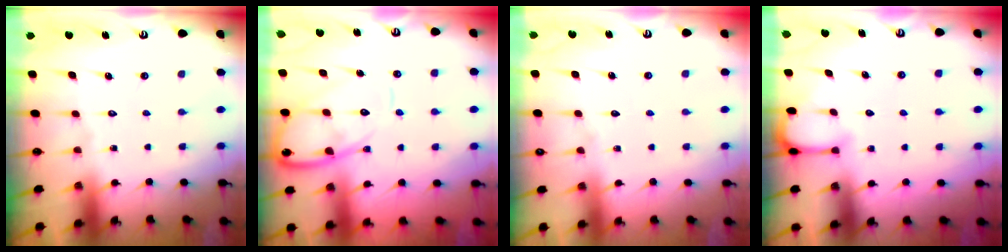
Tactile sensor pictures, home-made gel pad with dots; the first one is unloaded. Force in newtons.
{"total": 12.9, "press": 12.8, "slide": 1.1}
{"total": 2.7, "press": 2.6, "slide": 0.5}
{"total": 2.8, "press": 2.8, "slide": 0.1}